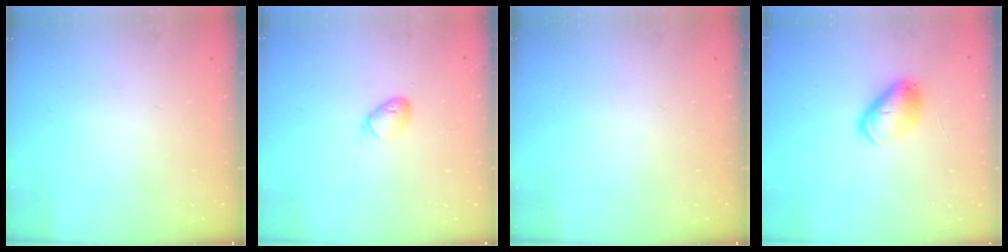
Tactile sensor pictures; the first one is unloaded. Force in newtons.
{"total": 4.5, "press": 4.4, "slide": 1.1}
{"total": 0.0}
{"total": 8.3, "press": 8.2, "slide": 0.9}